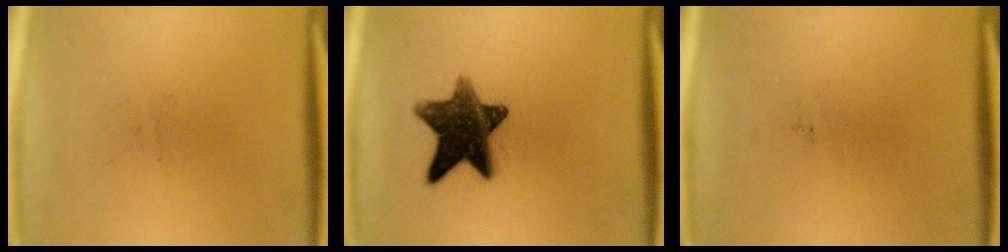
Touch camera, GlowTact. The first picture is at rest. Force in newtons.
{"total": 12.5}
{"total": 0.0}